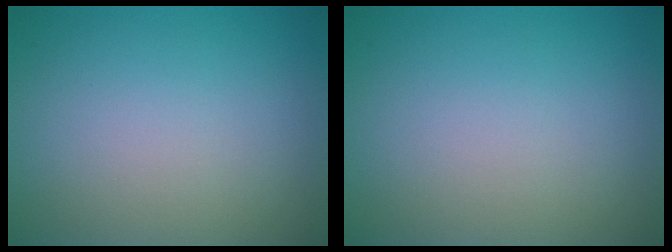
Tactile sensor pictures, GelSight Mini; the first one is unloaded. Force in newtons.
{"total": 0.0}